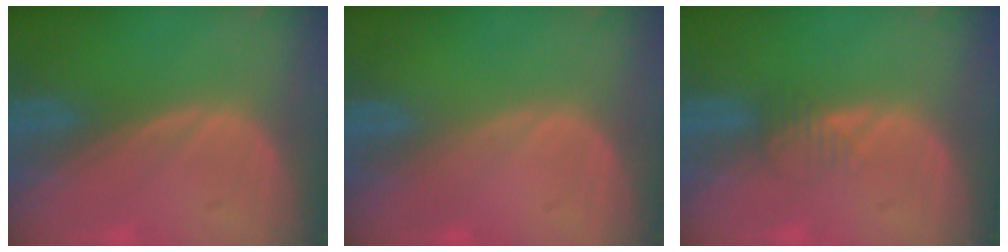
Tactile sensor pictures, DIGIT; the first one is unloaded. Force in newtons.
{"total": 0.0}
{"total": 1.6, "press": 1.6, "slide": 0.2}